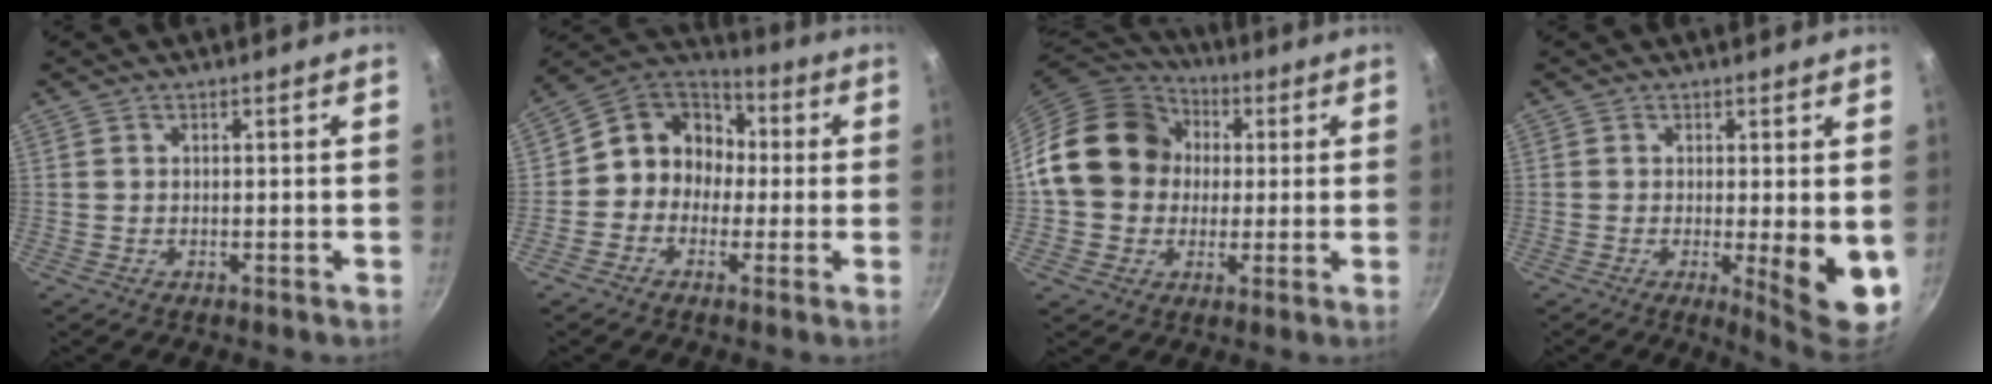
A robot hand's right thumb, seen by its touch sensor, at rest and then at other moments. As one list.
[{"total": 11.9, "force": [-0.3, 10.6, 5.3], "torque": [-0.037, 0.039, -0.029]}, {"total": 17.7, "force": [2.0, 15.0, 9.0], "torque": [-0.127, 0.032, 0.024]}, {"total": 8.2, "force": [-1.0, 1.7, 7.9], "torque": [-0.099, -0.017, -0.007]}]